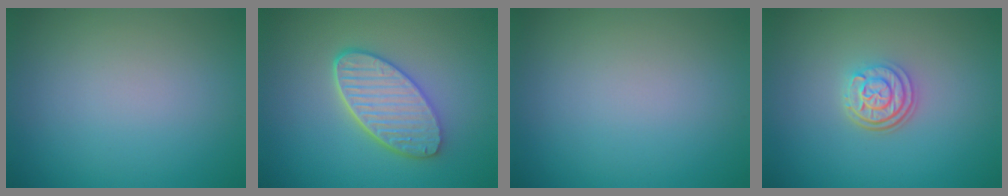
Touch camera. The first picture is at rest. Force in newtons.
{"total": 5.6, "press": 4.3, "slide": 3.5}
{"total": 0.0}
{"total": 3.0, "press": 2.4, "slide": 1.8}